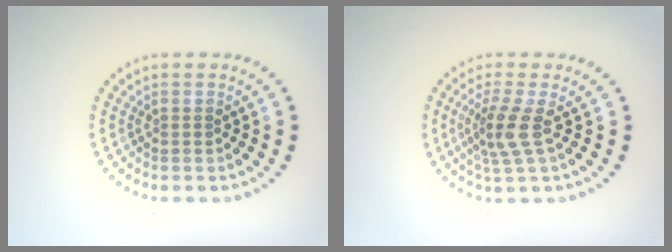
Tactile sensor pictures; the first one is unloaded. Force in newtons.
{"total": 2.9, "press": 2.2, "slide": 1.9}